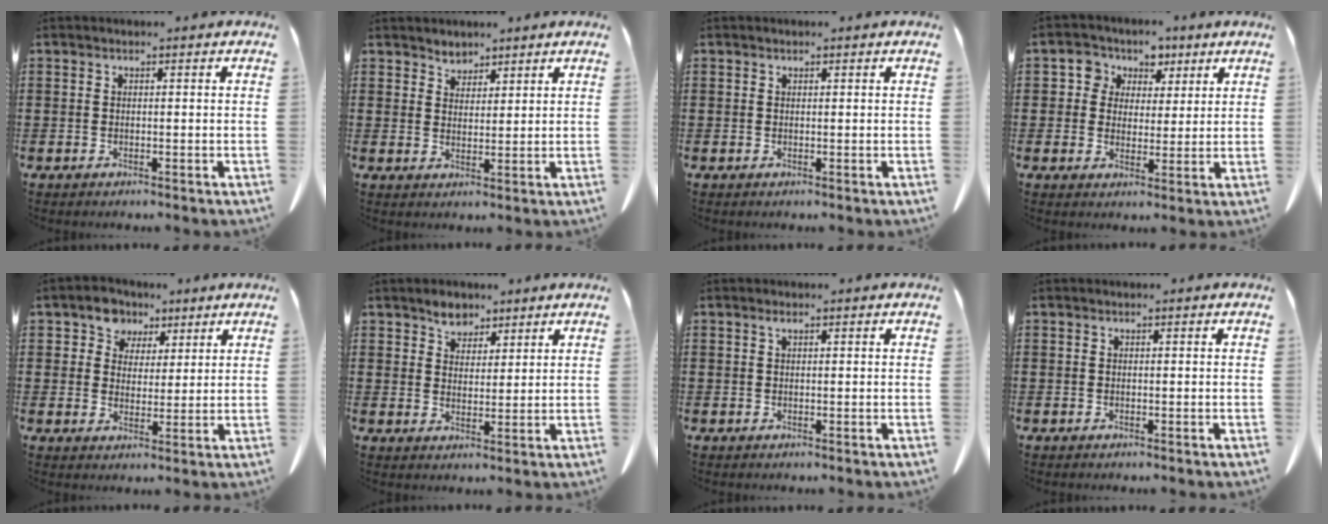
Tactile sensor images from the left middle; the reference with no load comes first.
{"total": 2.7, "force": [2.4, 1.2, 0.2], "torque": [-0.012, 0.002, 0.047]}
{"total": 0.0}
{"total": 5.3, "force": [2.3, 4.7, 0.7], "torque": [-0.046, 0.013, 0.038]}
{"total": 5.5, "force": [3.5, 4.1, 0.8], "torque": [-0.036, 0.001, 0.062]}
{"total": 4.1, "force": [3.3, 2.3, 1.0], "torque": [-0.022, 0.002, 0.061]}
{"total": 0.8, "force": [0.4, 0.2, 0.6], "torque": [-0.014, 0.001, 0.007]}
{"total": 0.0}